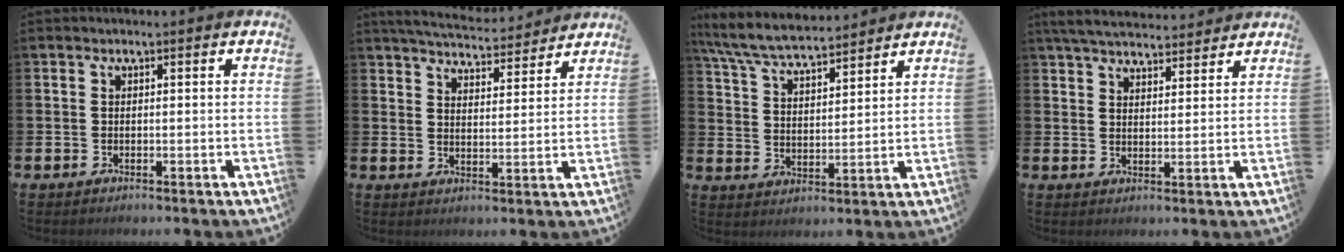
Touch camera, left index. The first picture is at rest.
{"total": 5.3, "force": [5.2, 0.8, 0.5], "torque": [-0.021, -0.035, 0.091]}
{"total": 7.4, "force": [7.0, 0.9, 2.1], "torque": [-0.070, -0.037, 0.125]}
{"total": 5.4, "force": [5.2, 1.0, 1.1], "torque": [-0.033, -0.025, 0.092]}